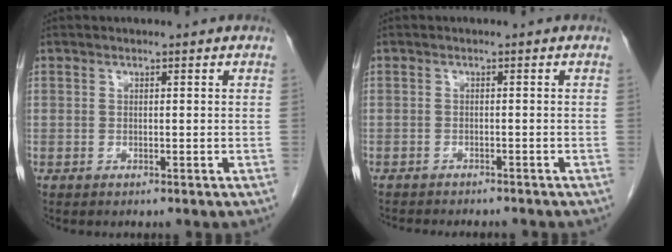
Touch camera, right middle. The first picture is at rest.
{"total": 7.4, "force": [-6.7, 1.8, 2.7], "torque": [-0.035, -0.001, -0.087]}